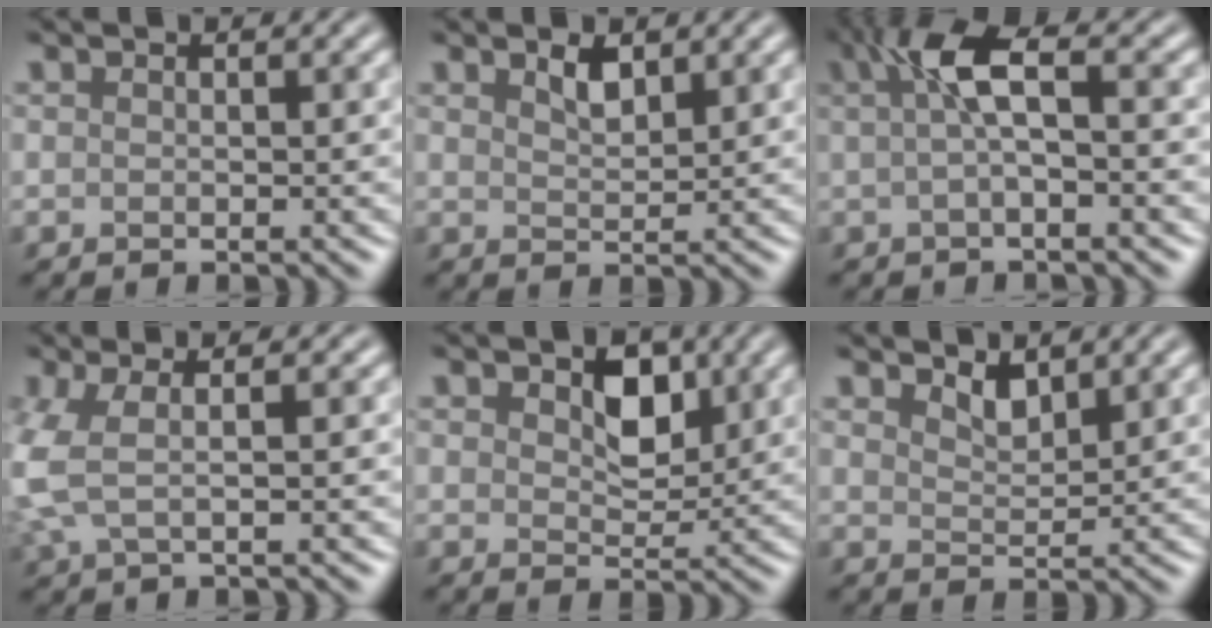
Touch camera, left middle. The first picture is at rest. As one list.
[{"total": 1.5, "force": [1.4, 0.3, 0.6], "torque": [-0.014, 0.006, 0.028]}, {"total": 3.9, "force": [0.8, 0.8, 3.7], "torque": [-0.072, 0.015, 0.014]}, {"total": 3.1, "force": [0.3, 1.1, 2.9], "torque": [-0.078, 0.006, 0.005]}, {"total": 3.3, "force": [1.6, 2.1, 2.1], "torque": [-0.040, 0.004, 0.028]}, {"total": 1.8, "force": [1.7, 0.3, 0.2], "torque": [-0.010, 0.000, 0.036]}]